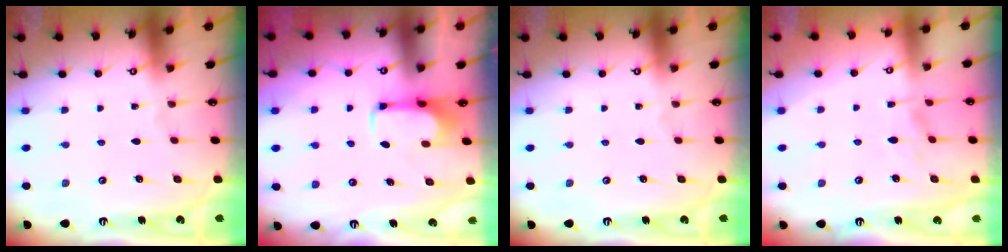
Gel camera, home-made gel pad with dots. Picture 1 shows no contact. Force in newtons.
{"total": 2.0, "press": 2.0, "slide": 0.3}
{"total": 0.0}
{"total": 2.4, "press": 2.3, "slide": 0.7}